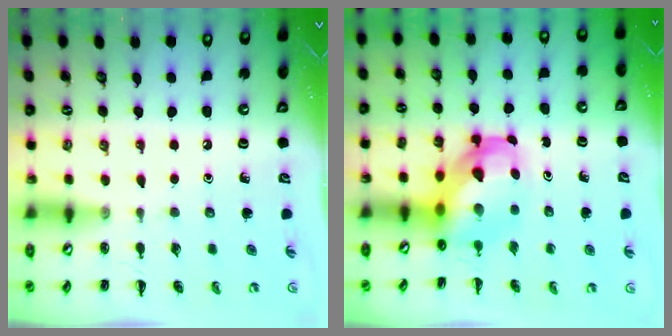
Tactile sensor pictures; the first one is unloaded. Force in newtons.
{"total": 5.6, "press": 5.5, "slide": 1.5}